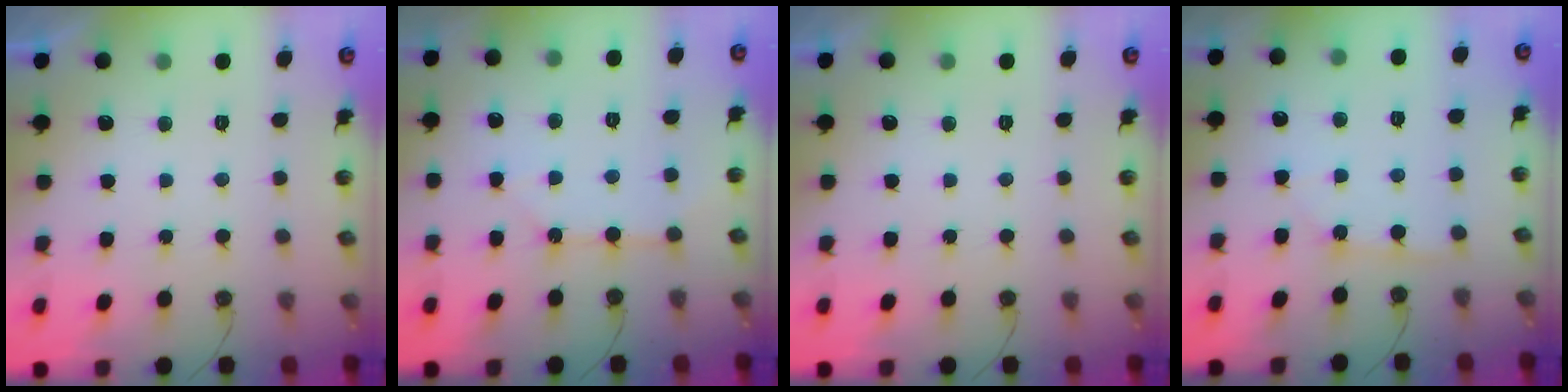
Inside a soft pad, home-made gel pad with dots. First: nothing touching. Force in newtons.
{"total": 5.9, "press": 5.9, "slide": 0.4}
{"total": 0.0}
{"total": 2.6, "press": 2.6, "slide": 0.2}